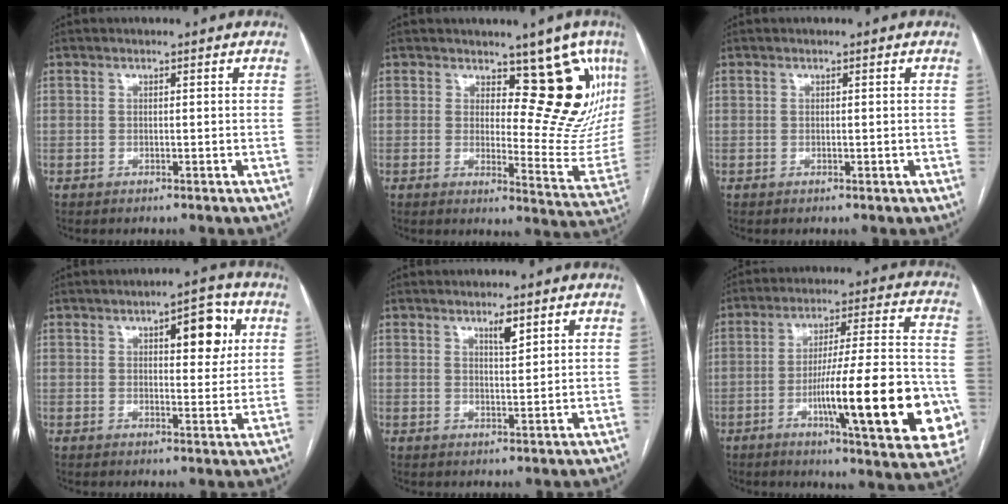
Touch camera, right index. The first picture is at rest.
{"total": 12.4, "force": [7.0, 5.5, 8.7], "torque": [-0.079, -0.021, 0.087]}
{"total": 0.0}
{"total": 7.5, "force": [2.7, 2.7, 6.4], "torque": [-0.080, 0.011, 0.033]}
{"total": 2.7, "force": [1.7, 0.5, 2.0], "torque": [-0.037, -0.003, 0.030]}
{"total": 22.8, "force": [-6.9, 2.7, 21.6], "torque": [-0.257, 0.004, -0.091]}